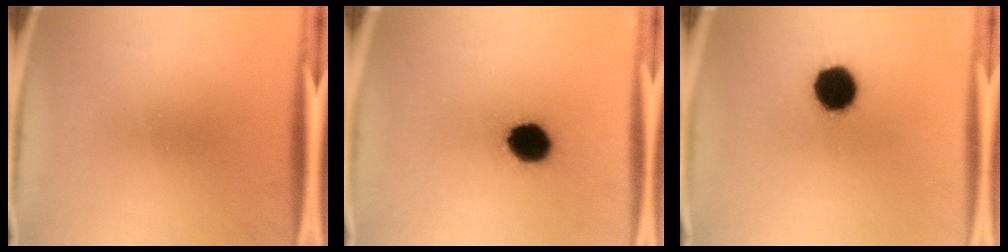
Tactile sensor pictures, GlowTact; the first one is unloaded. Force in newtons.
{"total": 11.0}
{"total": 12.5}